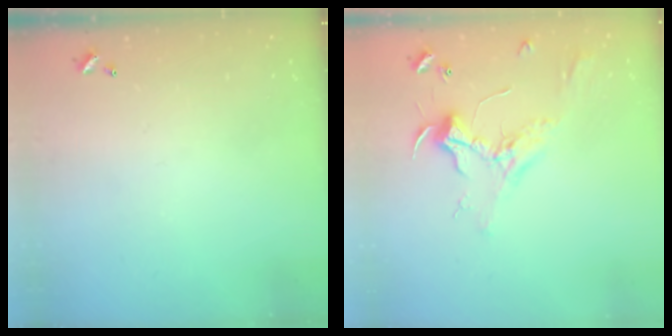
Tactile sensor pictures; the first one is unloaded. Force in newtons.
{"total": 2.4, "press": 2.3, "slide": 0.9}